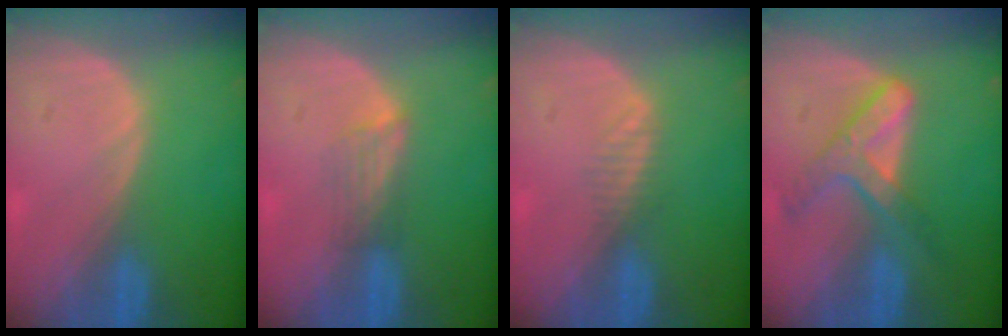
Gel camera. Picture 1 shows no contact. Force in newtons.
{"total": 2.8, "press": 2.5, "slide": 1.4}
{"total": 1.7, "press": 1.4, "slide": 1.0}
{"total": 6.9, "press": 5.9, "slide": 3.5}